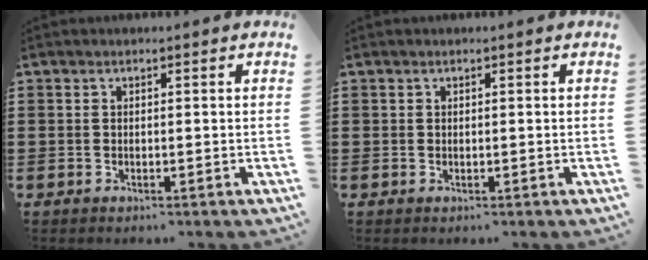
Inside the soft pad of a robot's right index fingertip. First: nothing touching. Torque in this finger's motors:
{"motor_torque": [-0.11, 0.15, 0.00, 0.01]}